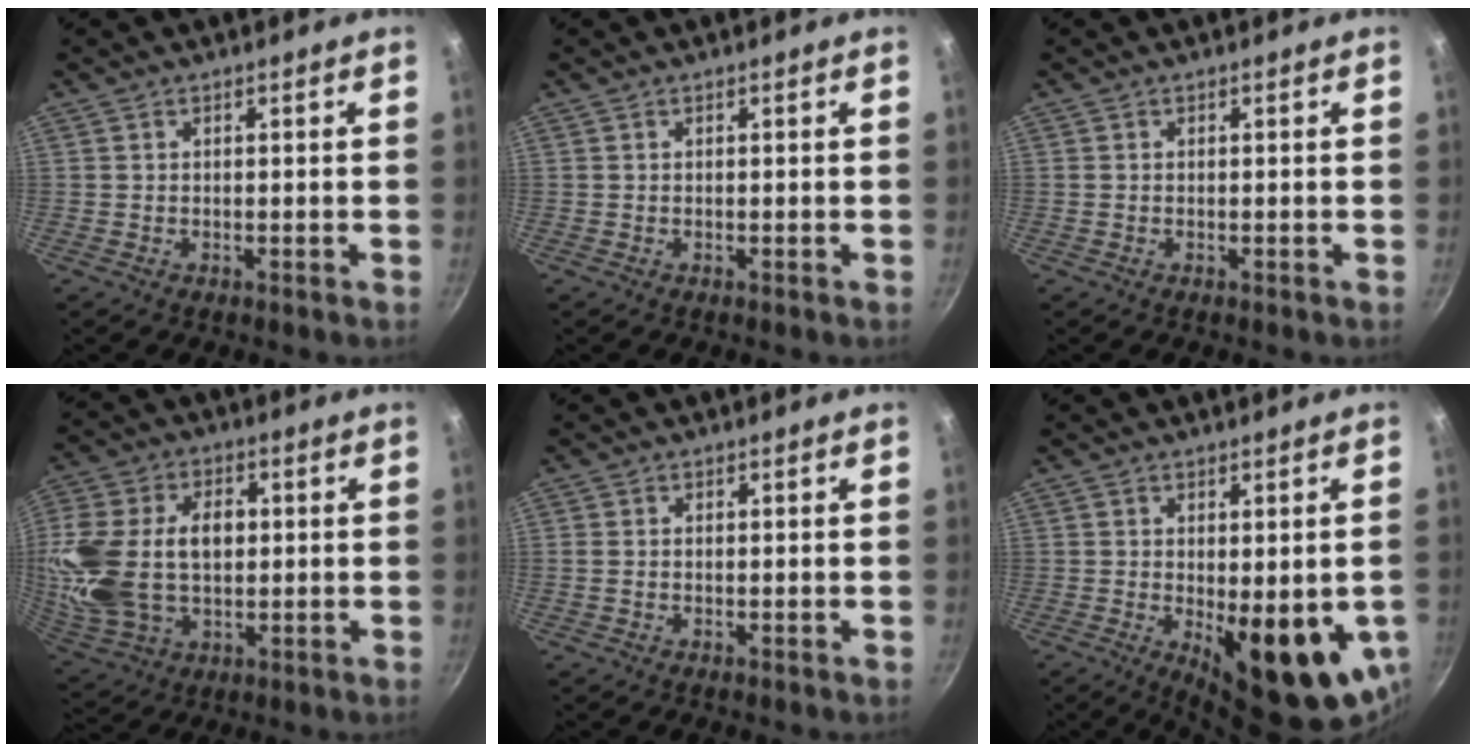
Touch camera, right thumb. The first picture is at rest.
{"total": 0.0}
{"total": 0.0}
{"total": 21.3, "force": [1.8, 14.3, 15.6], "torque": [-0.320, 0.012, 0.037]}
{"total": 0.9, "force": [0.0, 0.6, 0.7], "torque": [-0.013, 0.002, -0.002]}
{"total": 14.3, "force": [-2.6, 5.6, 12.8], "torque": [-0.142, -0.024, -0.020]}